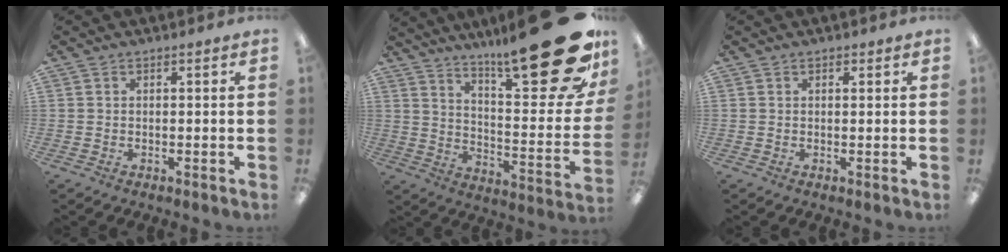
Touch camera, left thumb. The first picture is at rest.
{"total": 27.3, "force": [16.0, 6.9, 21.0], "torque": [-0.283, -0.111, 0.262]}
{"total": 0.8, "force": [0.5, 0.5, 0.2], "torque": [-0.005, 0.002, 0.010]}